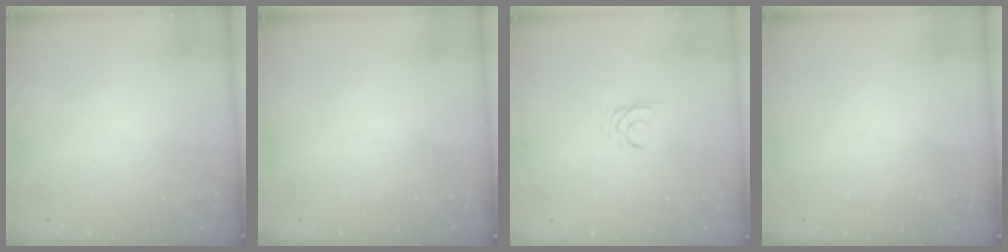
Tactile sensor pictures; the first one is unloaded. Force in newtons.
{"total": 0.0}
{"total": 2.6, "press": 2.6, "slide": 0.3}
{"total": 0.0}